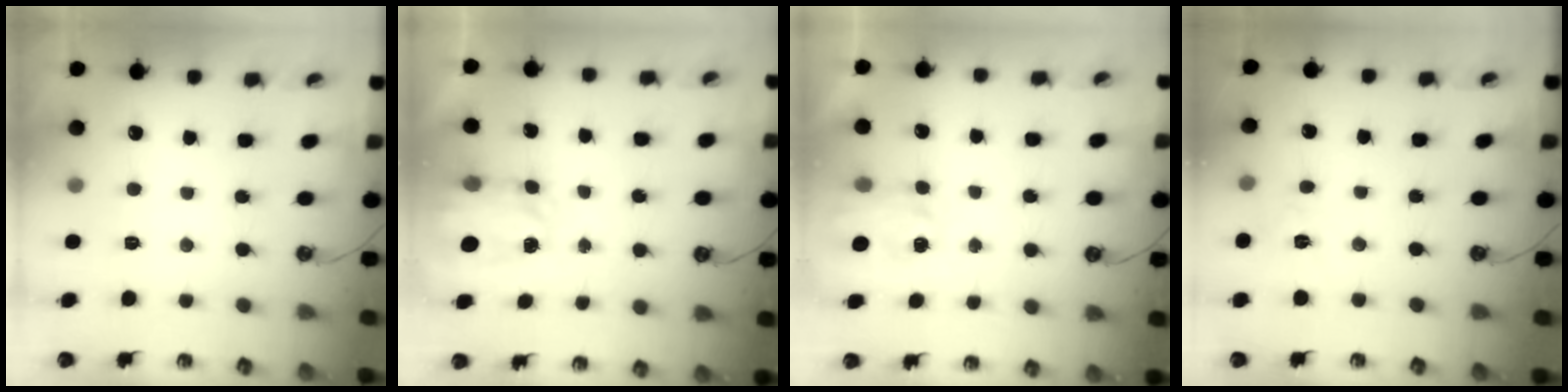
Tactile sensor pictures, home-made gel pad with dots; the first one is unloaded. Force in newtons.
{"total": 5.1, "press": 5.1, "slide": 0.5}
{"total": 3.4, "press": 3.4, "slide": 0.5}
{"total": 3.5, "press": 3.5, "slide": 0.3}